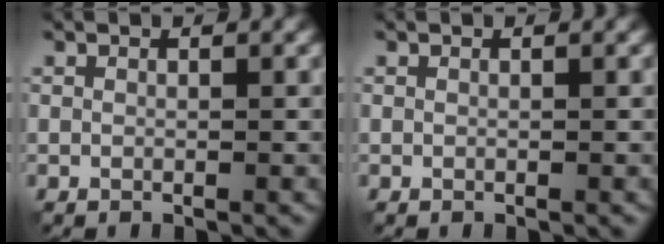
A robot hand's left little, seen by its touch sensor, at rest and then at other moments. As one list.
[{"total": 0.0}]